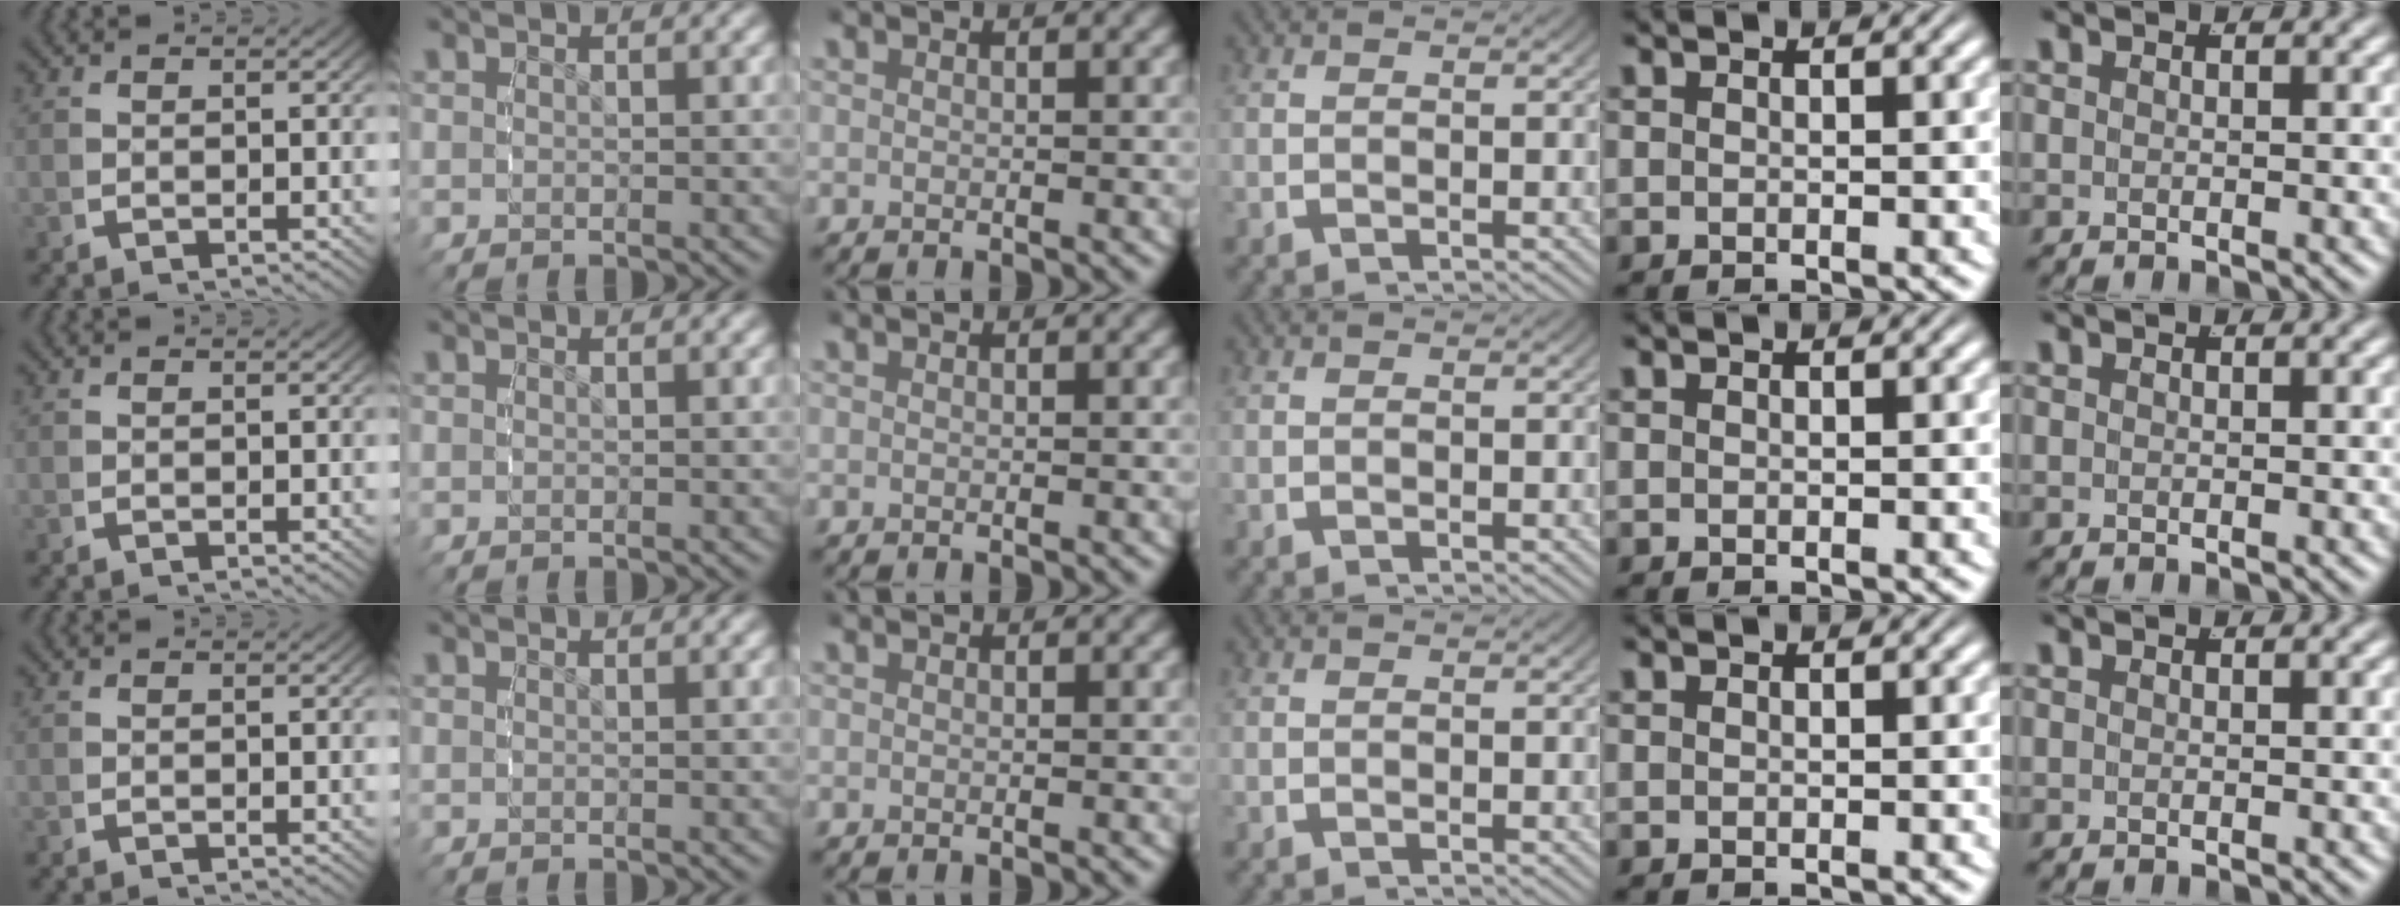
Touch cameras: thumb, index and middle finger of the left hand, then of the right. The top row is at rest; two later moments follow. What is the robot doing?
{"motion": "reach", "object": "backpack"}